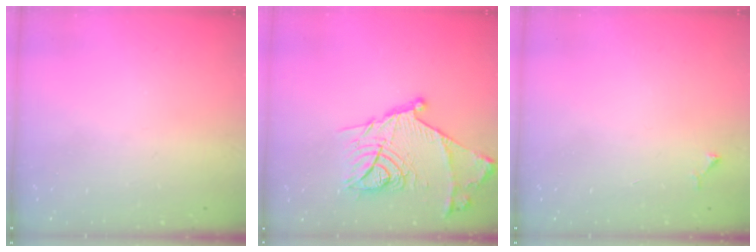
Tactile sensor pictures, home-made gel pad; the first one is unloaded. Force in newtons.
{"total": 19.6, "press": 19.6, "slide": 0.6}
{"total": 4.5, "press": 4.5, "slide": 0.6}